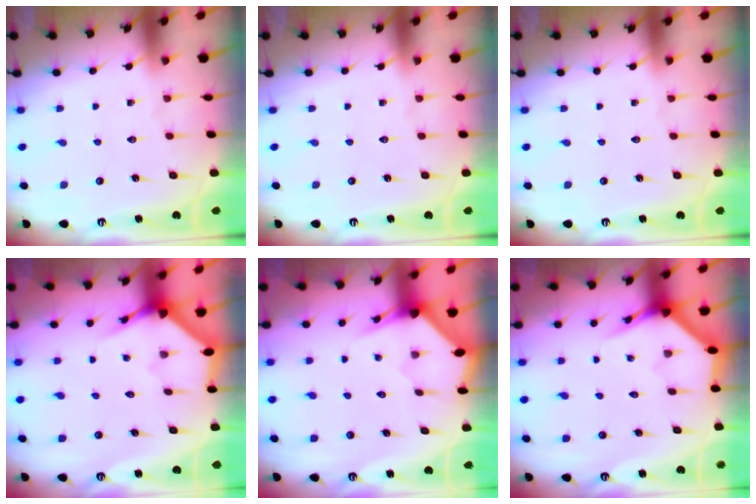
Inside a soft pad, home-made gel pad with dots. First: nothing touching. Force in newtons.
{"total": 0.0}
{"total": 0.0}
{"total": 3.4, "press": 3.4, "slide": 0.2}
{"total": 2.7, "press": 2.7, "slide": 0.2}
{"total": 3.8, "press": 3.8, "slide": 0.2}